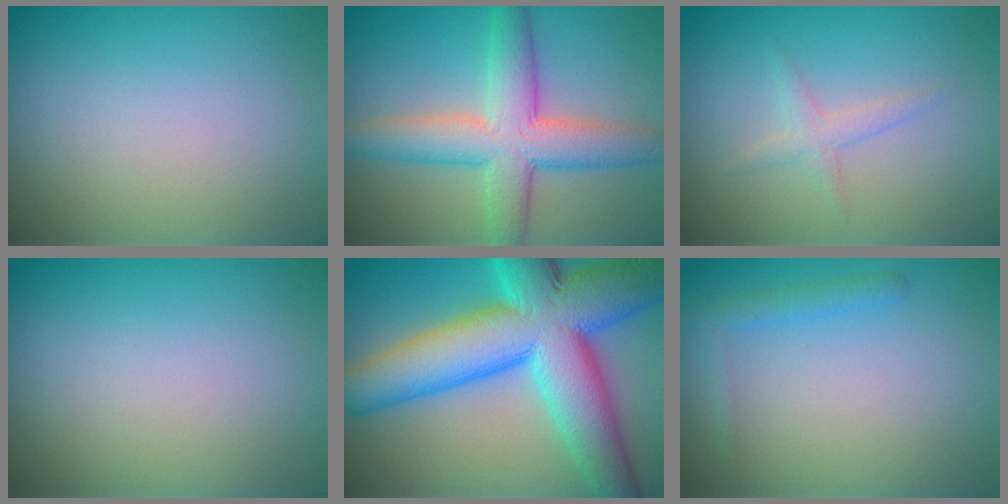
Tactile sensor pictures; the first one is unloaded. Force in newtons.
{"total": 6.8, "press": 6.8, "slide": 0.1}
{"total": 1.3, "press": 1.3, "slide": 0.1}
{"total": 0.0}
{"total": 14.3, "press": 14.3, "slide": 0.2}
{"total": 1.5, "press": 1.5, "slide": 0.1}